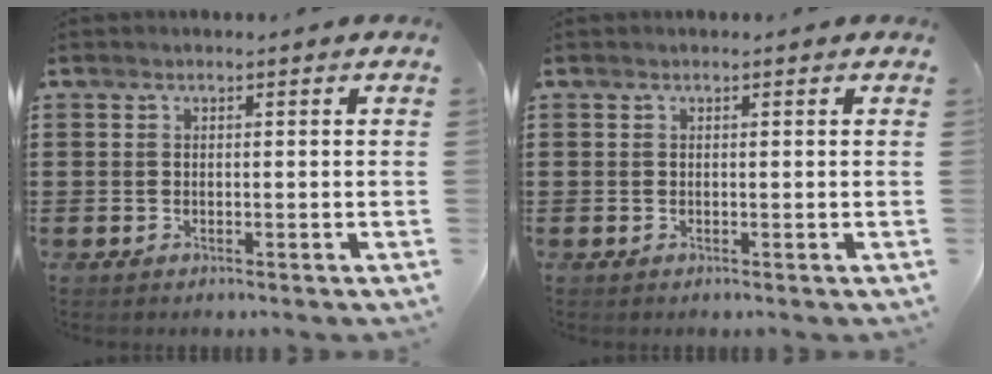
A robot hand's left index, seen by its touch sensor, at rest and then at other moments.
{"total": 0.0}